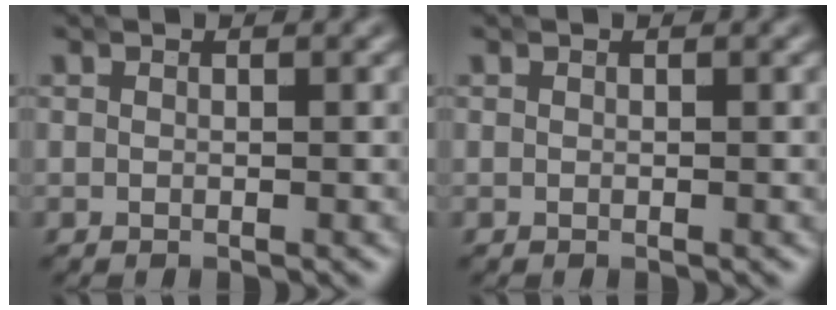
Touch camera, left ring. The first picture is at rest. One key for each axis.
{"total": 0.0}